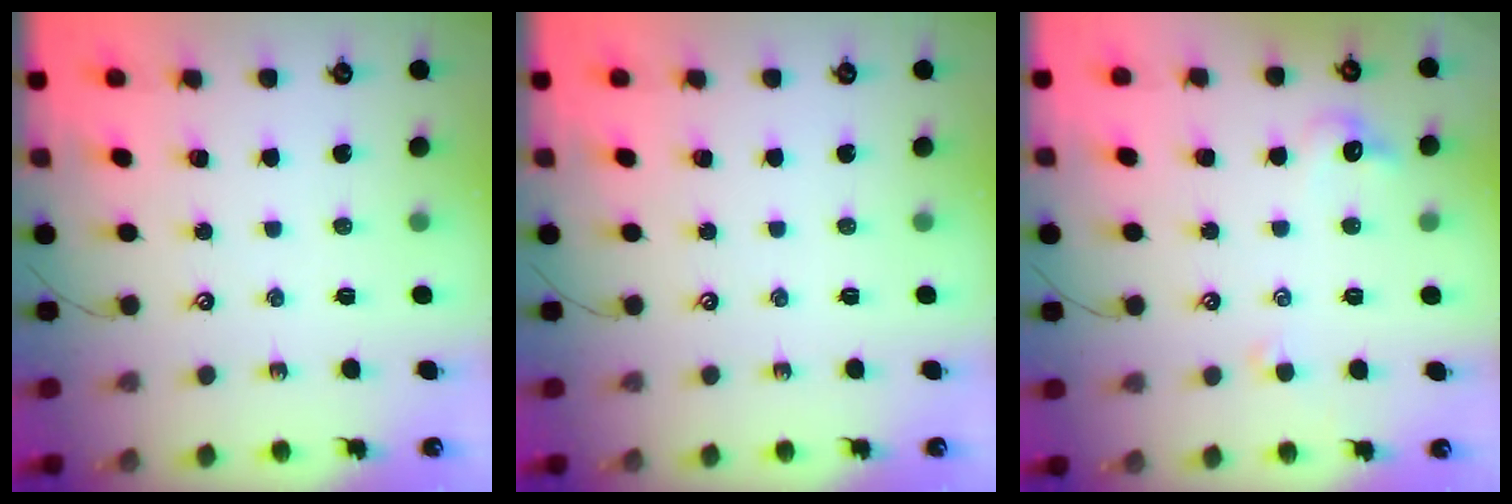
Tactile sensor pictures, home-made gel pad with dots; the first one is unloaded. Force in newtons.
{"total": 0.0}
{"total": 2.3, "press": 2.2, "slide": 0.7}